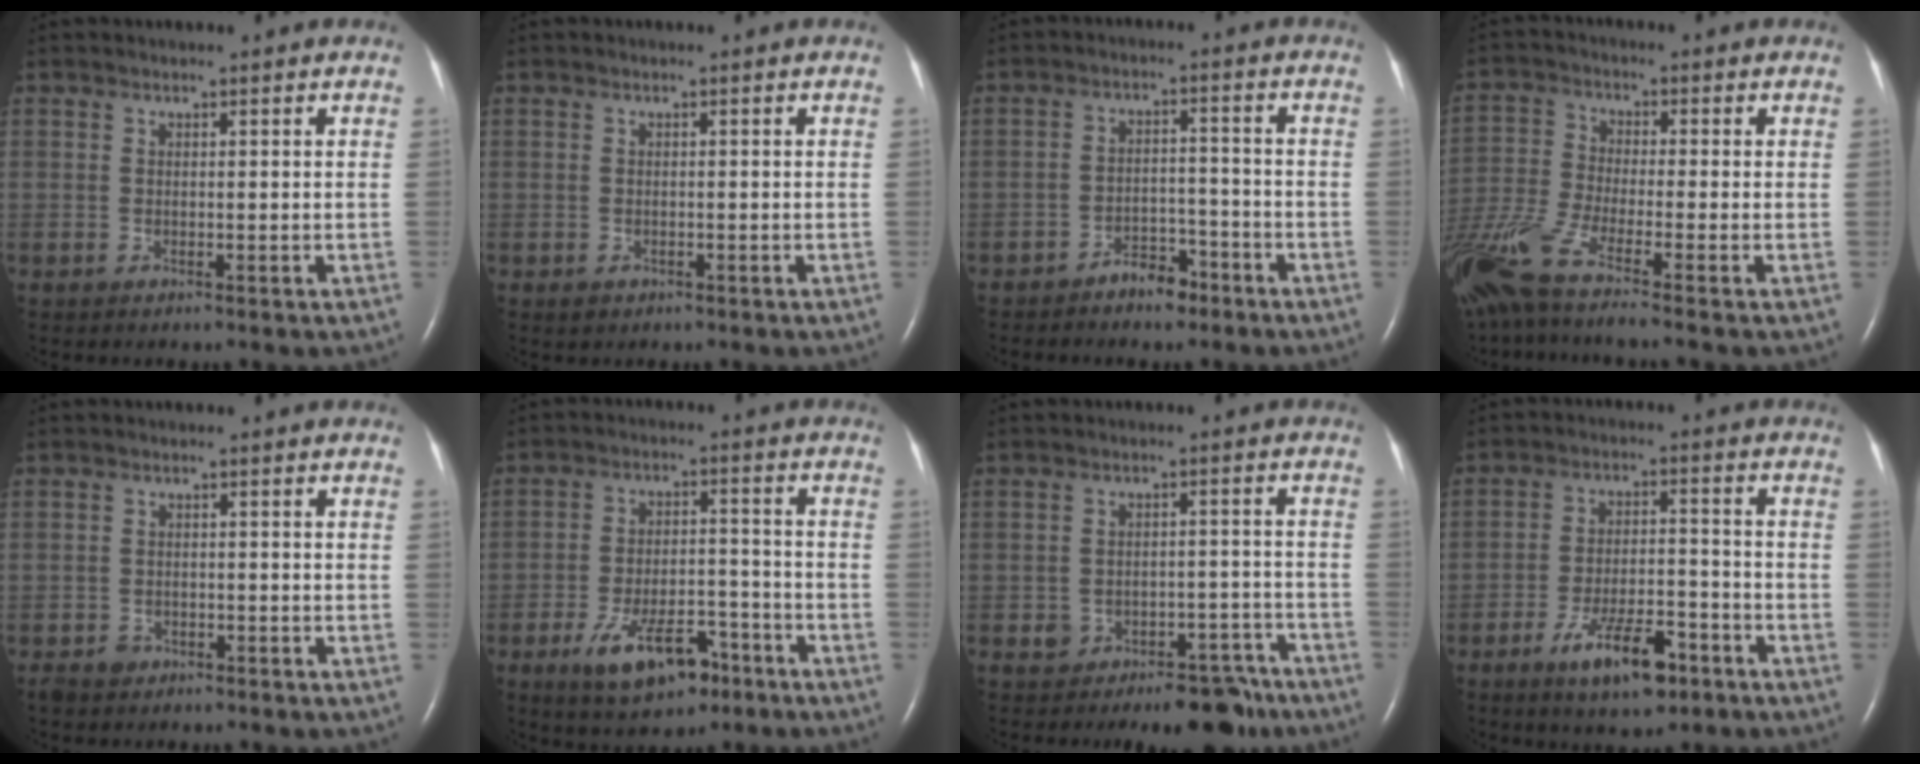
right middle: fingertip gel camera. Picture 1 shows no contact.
{"total": 0.9, "force": [-0.5, 0.7, 0.2], "torque": [-0.002, 0.002, -0.004]}
{"total": 4.3, "force": [-3.4, 1.9, 1.8], "torque": [-0.028, 0.008, -0.055]}
{"total": 11.4, "force": [-8.8, -0.7, 7.2], "torque": [-0.156, -0.036, -0.170]}
{"total": 2.4, "force": [-1.7, 1.6, 0.5], "torque": [-0.015, 0.003, -0.024]}
{"total": 10.5, "force": [-6.3, 4.5, 7.1], "torque": [-0.130, 0.002, -0.099]}
{"total": 8.1, "force": [-6.4, 3.9, 3.2], "torque": [-0.017, 0.027, -0.088]}
{"total": 9.5, "force": [-5.8, 3.0, 6.9], "torque": [-0.125, -0.003, -0.094]}